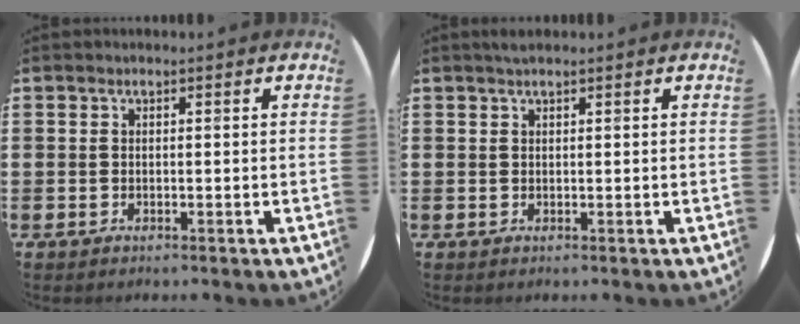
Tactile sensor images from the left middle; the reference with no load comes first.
{"total": 0.8, "force": [0.7, 0.0, 0.4], "torque": [-0.008, 0.002, 0.013]}